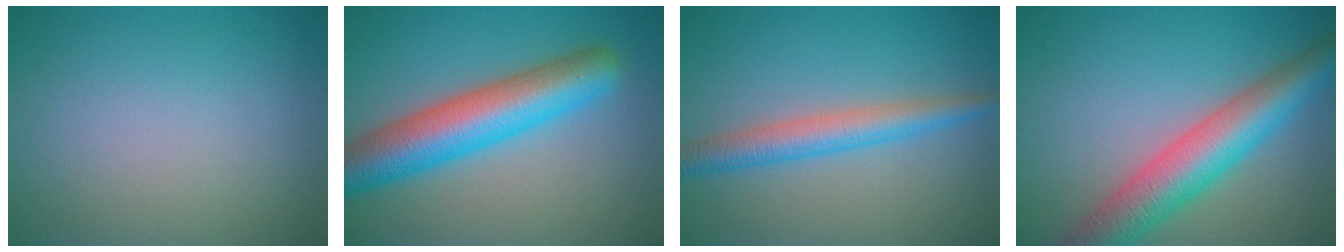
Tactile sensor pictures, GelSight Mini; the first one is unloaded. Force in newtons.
{"total": 8.4, "press": 8.4, "slide": 0.3}
{"total": 3.7, "press": 3.7, "slide": 0.1}
{"total": 8.0, "press": 8.0, "slide": 0.3}